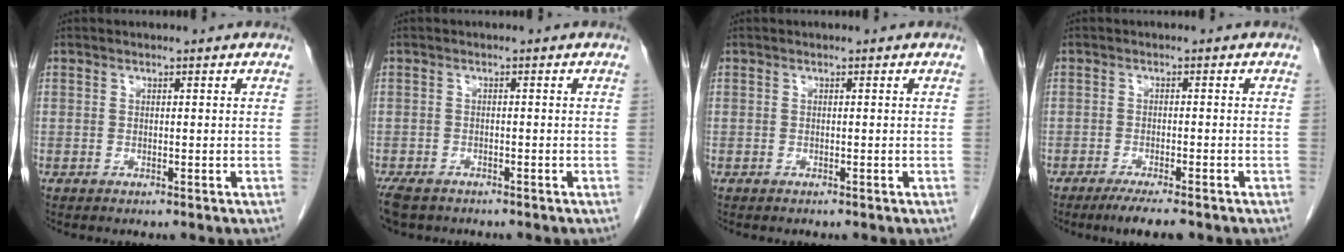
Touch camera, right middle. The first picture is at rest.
{"total": 5.3, "force": [-4.1, 2.6, 2.2], "torque": [-0.037, -0.006, -0.065]}
{"total": 0.0}
{"total": 5.2, "force": [-4.0, 0.6, 3.3], "torque": [-0.048, -0.010, -0.060]}